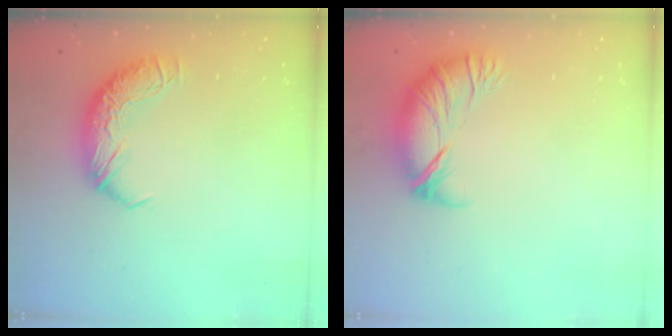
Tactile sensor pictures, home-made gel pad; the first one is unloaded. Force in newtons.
{"total": 3.1, "press": 2.3, "slide": 2.0}